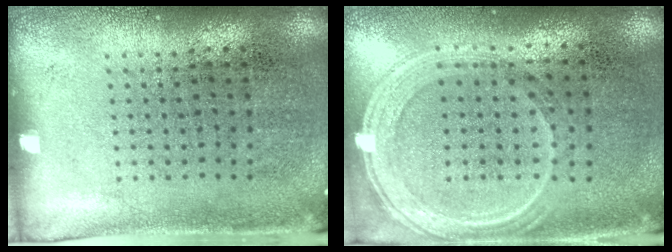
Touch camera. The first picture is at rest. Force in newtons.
{"total": 1.3, "press": 1.2, "slide": 0.3}